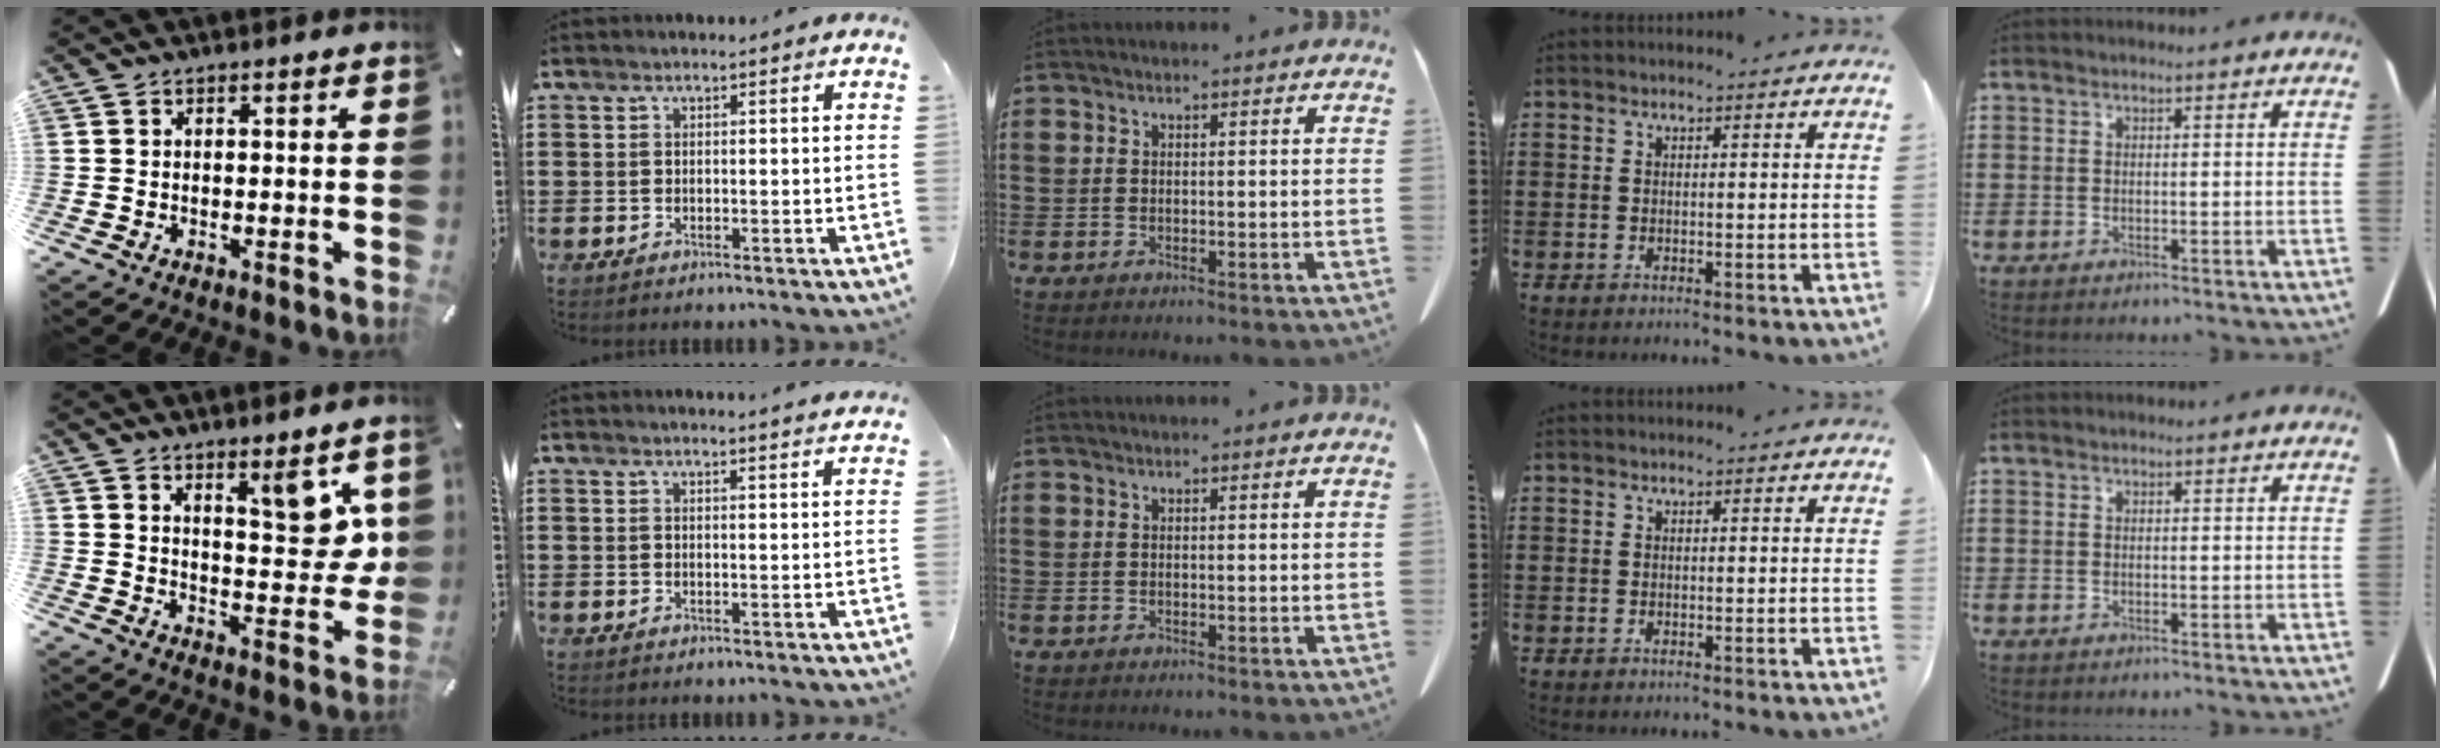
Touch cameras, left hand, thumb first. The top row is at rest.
{"thumb": {"total": 10.1, "force": [6.2, 4.0, 6.9], "torque": [-0.075, -0.045, 0.101]}, "index": {"total": 1.7, "force": [1.7, -0.3, 0.2], "torque": [-0.008, -0.001, 0.032]}}